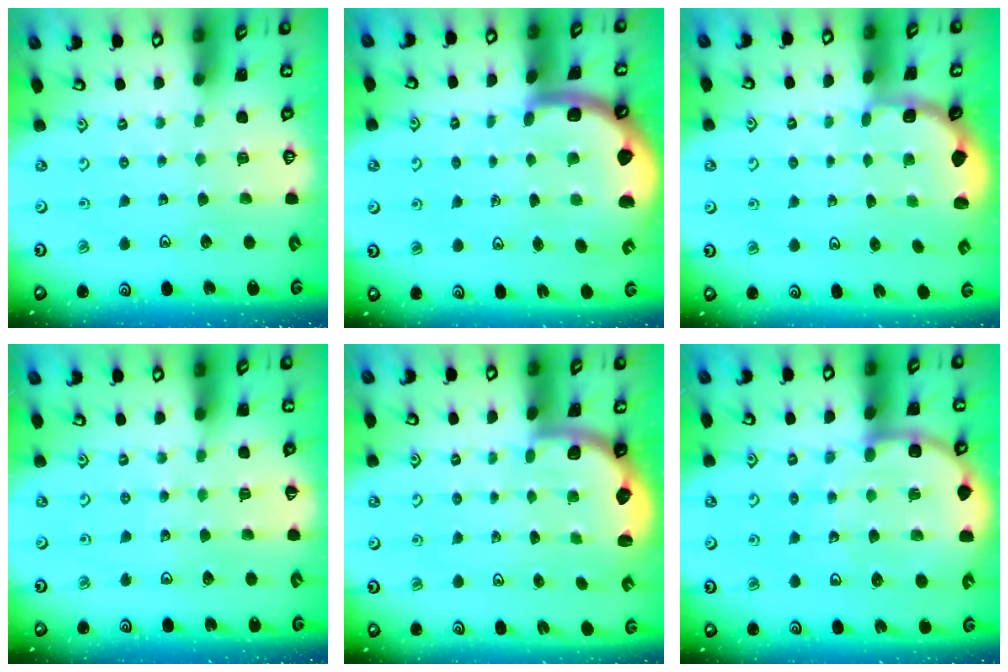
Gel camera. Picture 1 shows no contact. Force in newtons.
{"total": 6.0, "press": 5.4, "slide": 2.7}
{"total": 1.8, "press": 1.6, "slide": 0.8}
{"total": 3.5, "press": 3.4, "slide": 0.8}
{"total": 2.1, "press": 2.0, "slide": 0.8}
{"total": 11.3, "press": 10.9, "slide": 3.1}